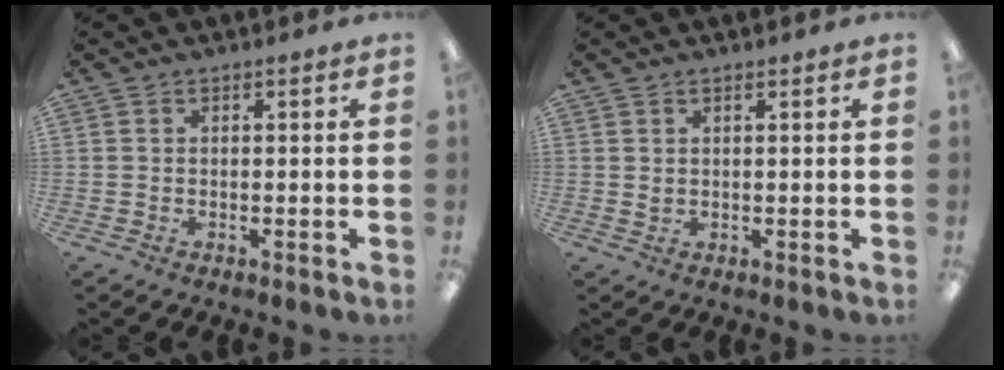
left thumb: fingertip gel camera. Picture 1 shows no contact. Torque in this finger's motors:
{"motor_torque": [-0.22, 0.10, 0.01, 0.04, 0.00]}